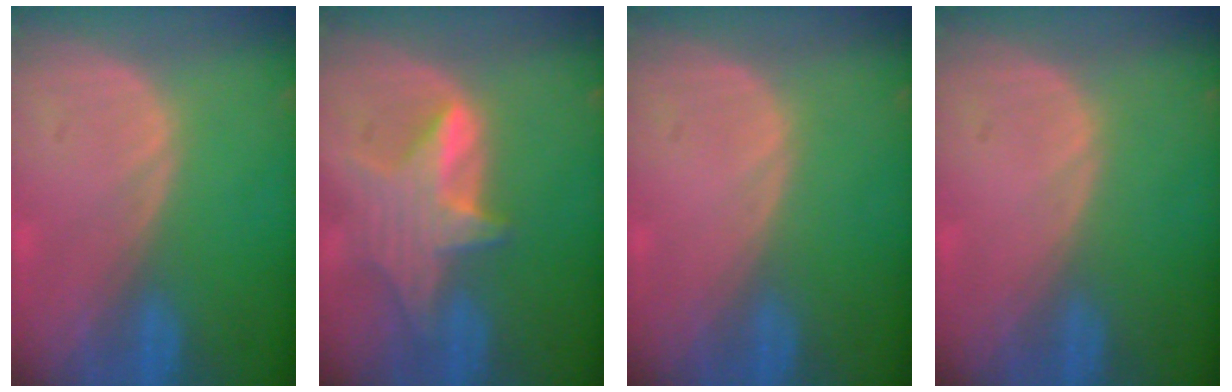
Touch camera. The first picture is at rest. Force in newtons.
{"total": 6.6, "press": 6.4, "slide": 1.2}
{"total": 0.0}
{"total": 0.0}